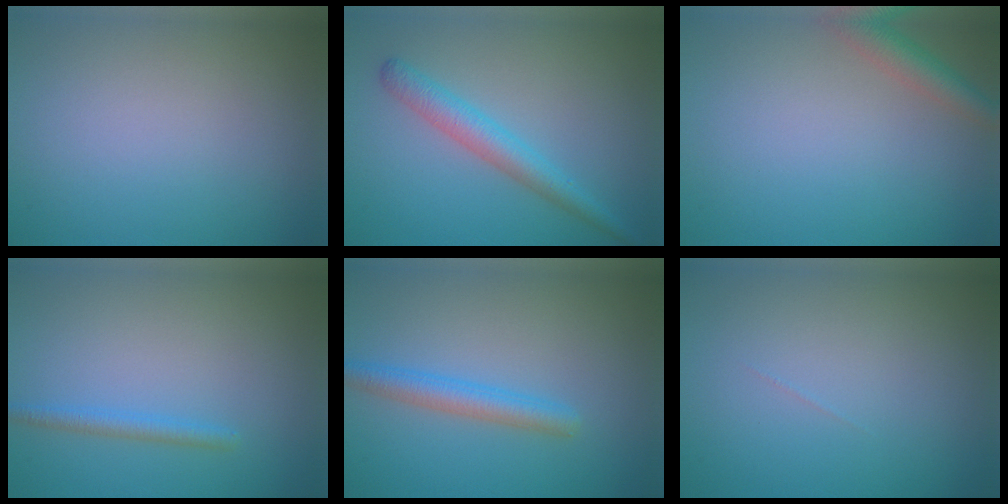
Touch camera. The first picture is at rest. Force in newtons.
{"total": 3.3, "press": 3.3, "slide": 0.1}
{"total": 2.9, "press": 2.9, "slide": 0.1}
{"total": 1.6, "press": 1.6, "slide": 0.0}
{"total": 2.8, "press": 2.8, "slide": 0.0}
{"total": 0.0}